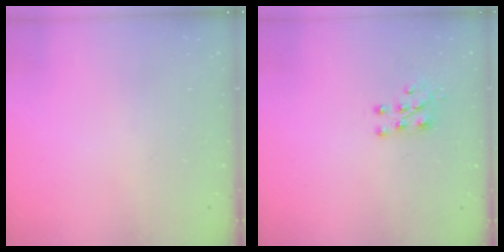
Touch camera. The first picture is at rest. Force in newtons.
{"total": 7.1, "press": 7.0, "slide": 0.9}